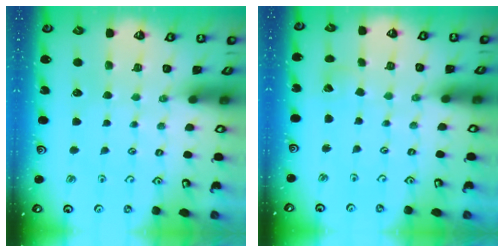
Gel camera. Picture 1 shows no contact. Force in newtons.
{"total": 2.9, "press": 2.9, "slide": 0.3}